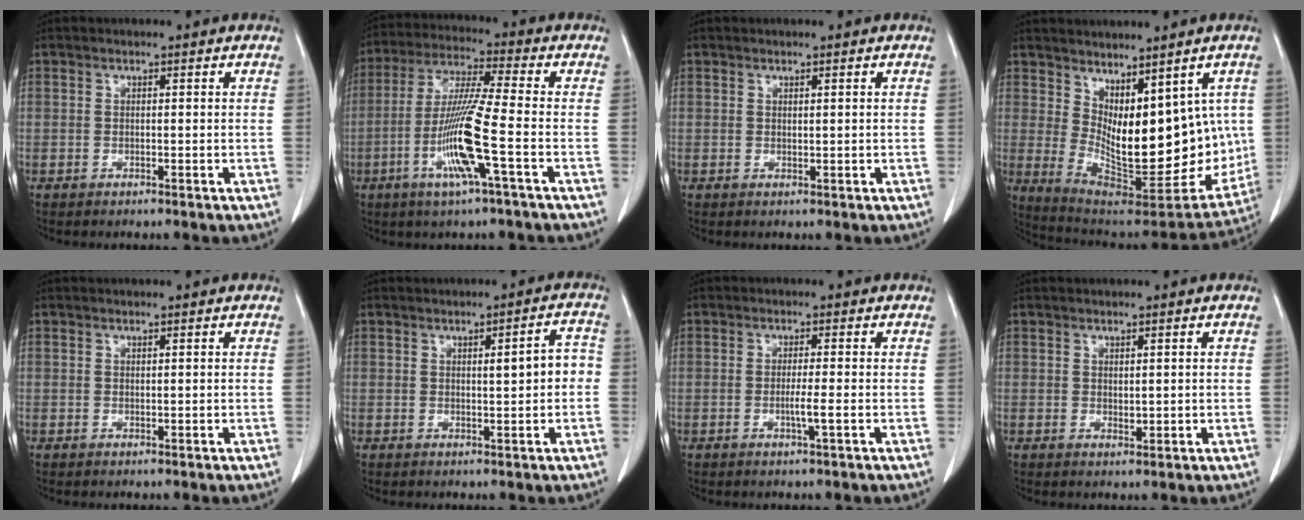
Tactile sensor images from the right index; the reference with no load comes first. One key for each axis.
{"total": 12.0, "fx": -3.8, "fy": -0.5, "fz": 11.3, "tx": -0.229, "ty": -0.011, "tz": -0.080}
{"total": 0.5, "fx": 0.3, "fy": 0.1, "fz": 0.4, "tx": -0.009, "ty": -0.003, "tz": 0.006}
{"total": 18.4, "fx": 1.8, "fy": 8.2, "fz": 16.4, "tx": -0.241, "ty": -0.025, "tz": 0.056}
{"total": 0.0}
{"total": 4.4, "fx": 0.1, "fy": 1.0, "fz": 4.3, "tx": -0.057, "ty": 0.014, "tz": 0.002}
{"total": 2.4, "fx": -0.7, "fy": -0.3, "fz": 2.3, "tx": -0.043, "ty": -0.004, "tz": -0.012}
{"total": 1.3, "fx": 0.3, "fy": 0.6, "fz": 1.1, "tx": -0.018, "ty": -0.006, "tz": 0.009}